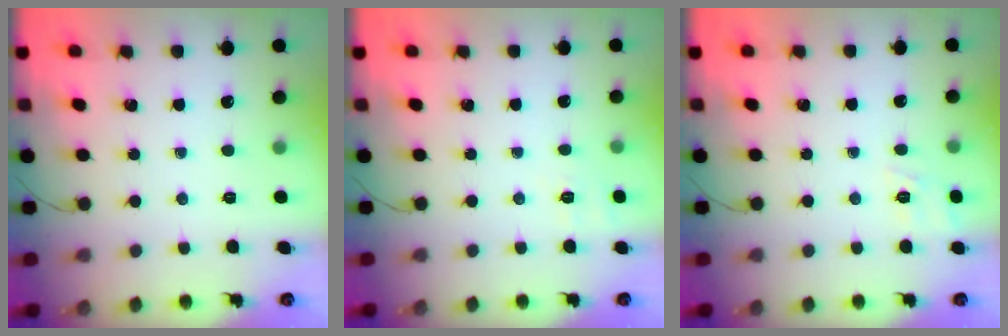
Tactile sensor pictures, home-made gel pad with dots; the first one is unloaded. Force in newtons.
{"total": 4.8, "press": 4.4, "slide": 1.9}
{"total": 3.2, "press": 2.6, "slide": 1.8}